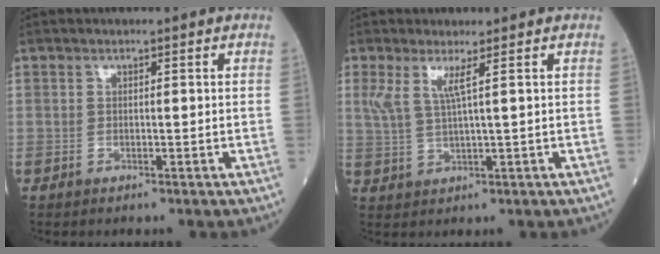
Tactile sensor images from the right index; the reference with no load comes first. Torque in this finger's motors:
{"motor_torque": [0.20, 0.21, 0.07, 0.07]}